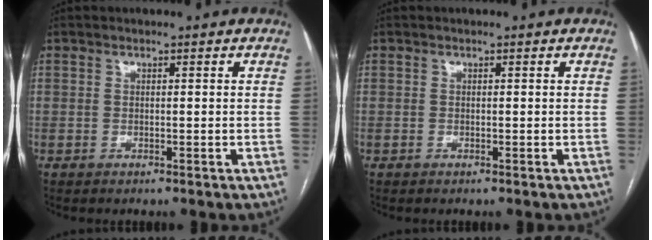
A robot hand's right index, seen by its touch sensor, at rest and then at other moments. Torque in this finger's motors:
{"motor_torque": [0.01, 0.00, 0.02, 0.01]}